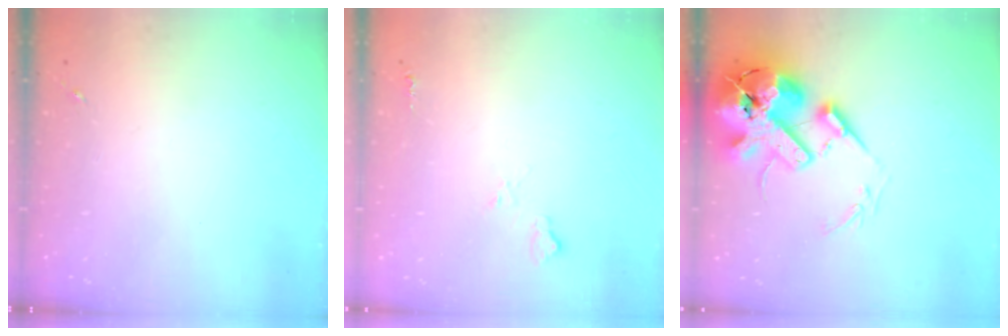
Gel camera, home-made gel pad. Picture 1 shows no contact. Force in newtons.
{"total": 5.0, "press": 5.0, "slide": 0.6}
{"total": 23.0, "press": 22.7, "slide": 3.8}